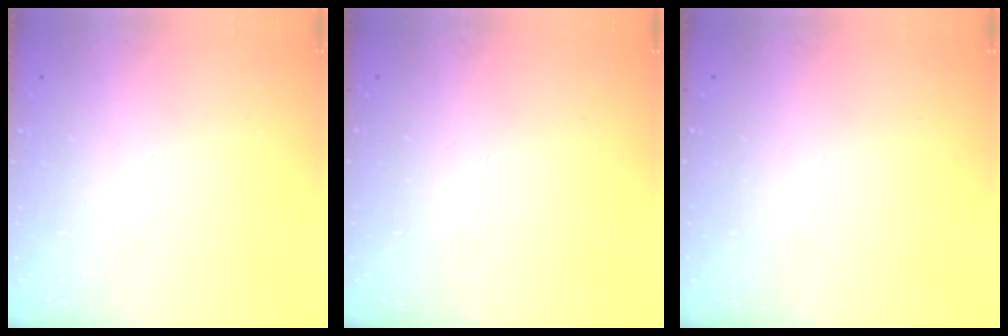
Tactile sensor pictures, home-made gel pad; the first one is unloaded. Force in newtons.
{"total": 0.0}
{"total": 0.0}